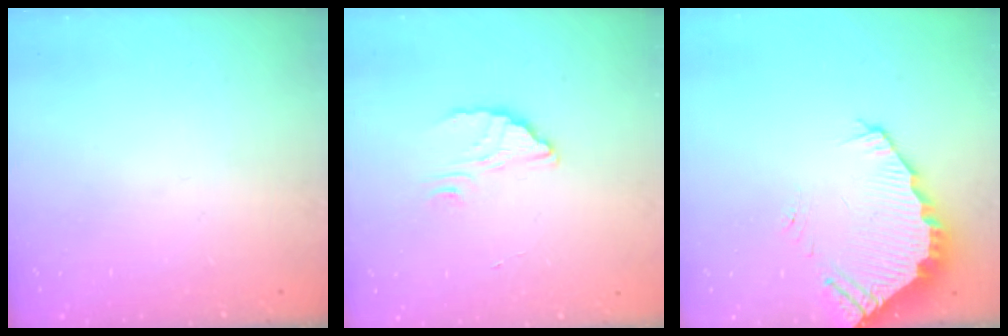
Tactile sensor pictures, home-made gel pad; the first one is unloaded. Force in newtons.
{"total": 2.6, "press": 2.6, "slide": 0.1}
{"total": 3.7, "press": 3.7, "slide": 0.2}